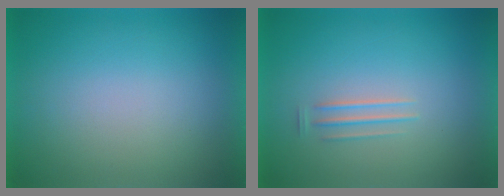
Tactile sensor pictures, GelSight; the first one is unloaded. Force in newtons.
{"total": 1.6}